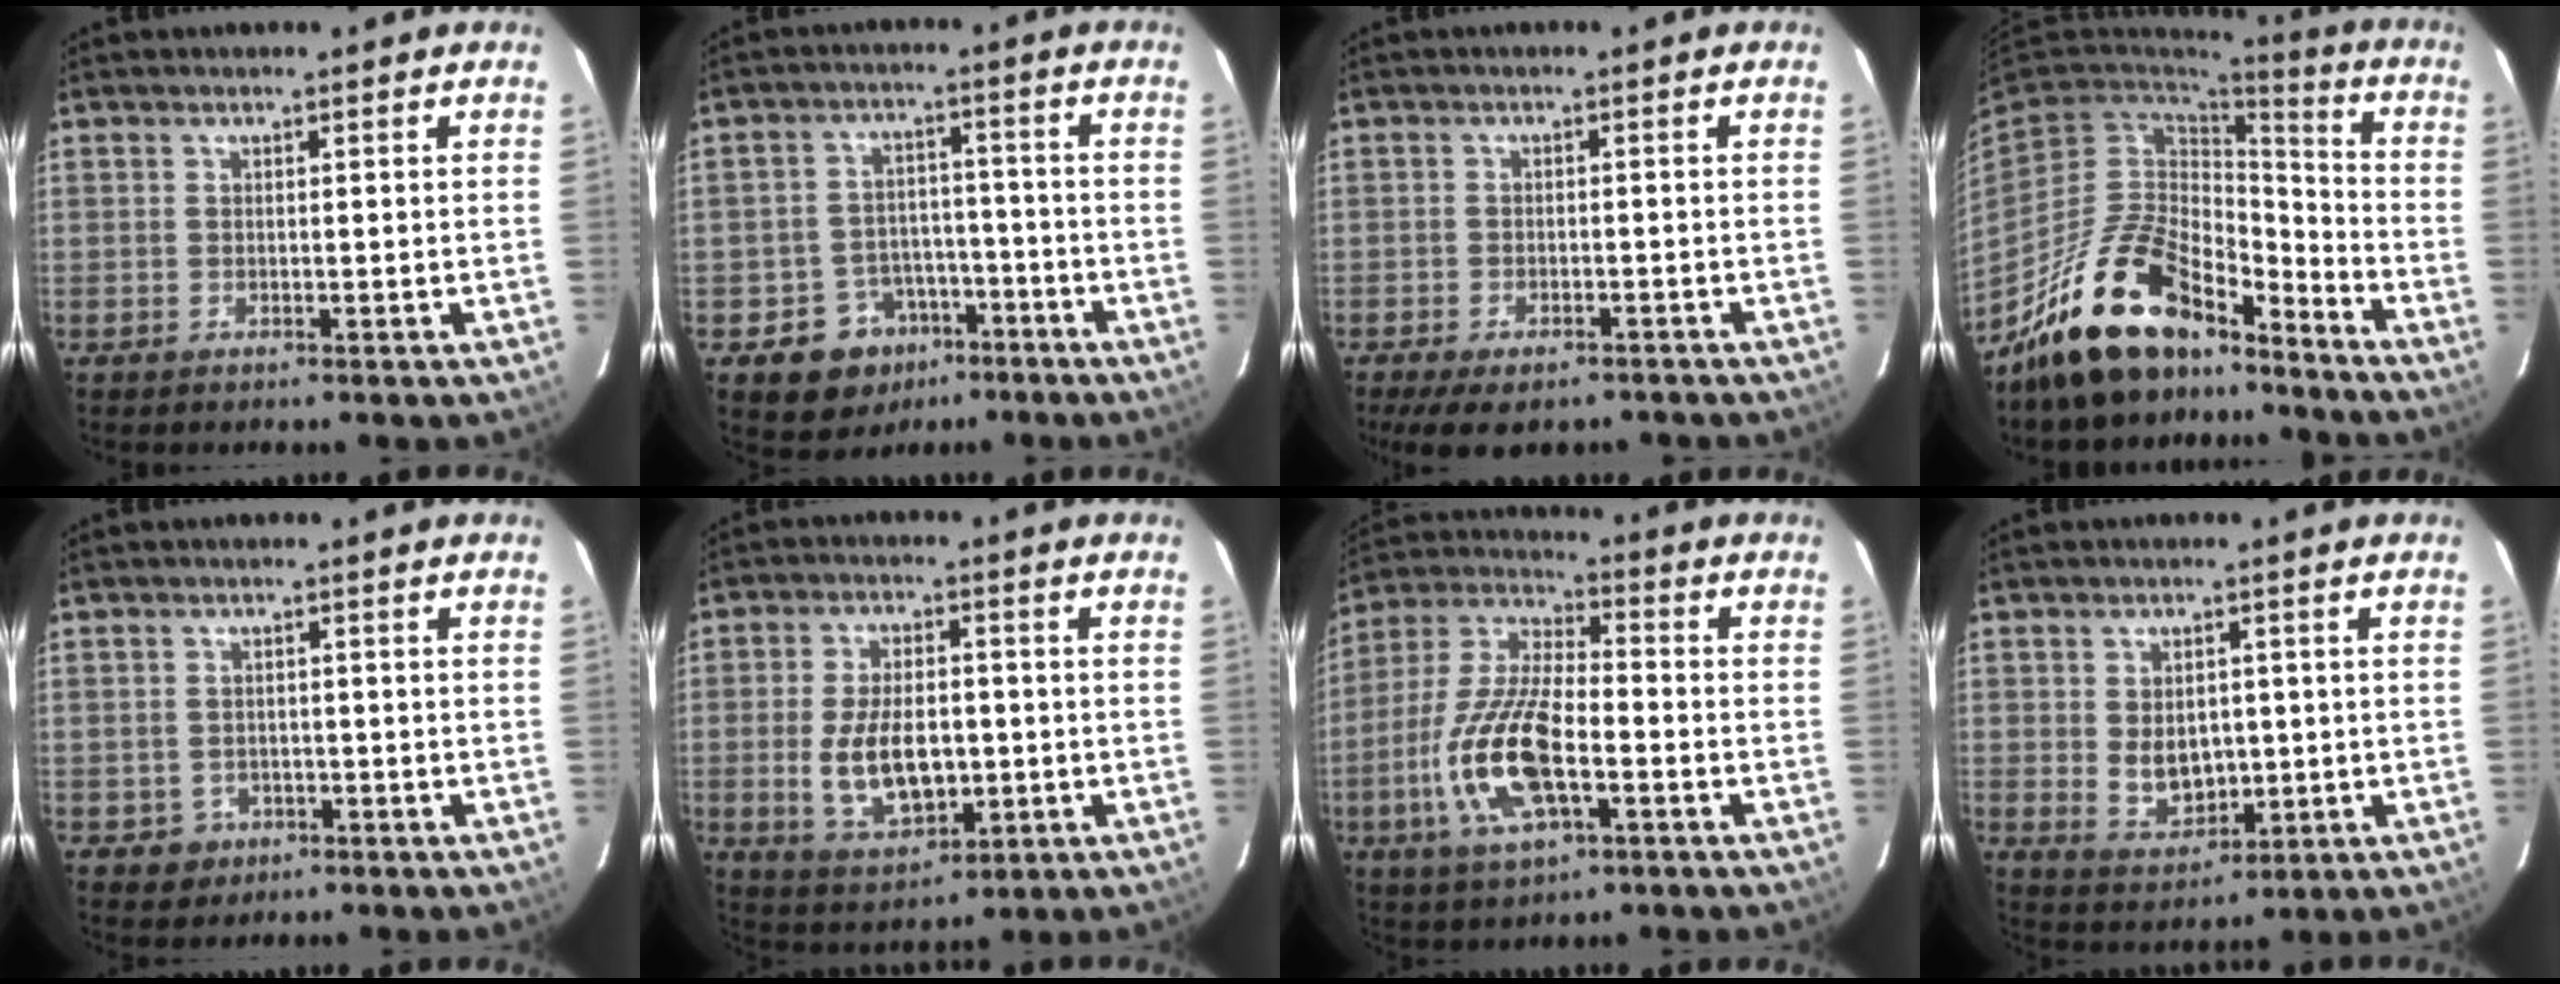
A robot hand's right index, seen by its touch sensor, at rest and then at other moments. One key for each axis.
{"total": 9.4, "fx": -5.4, "fy": 7.5, "fz": 1.6, "tx": -0.040, "ty": 0.034, "tz": -0.066}
{"total": 9.3, "fx": -7.1, "fy": 3.6, "fz": 4.8, "tx": -0.107, "ty": -0.023, "tz": -0.105}
{"total": 19.1, "fx": -14.3, "fy": 8.2, "fz": 9.6, "tx": -0.198, "ty": 0.017, "tz": -0.241}
{"total": 3.6, "fx": -1.2, "fy": 3.4, "fz": 0.3, "tx": -0.015, "ty": 0.008, "tz": -0.012}
{"total": 11.5, "fx": -1.7, "fy": 6.0, "fz": 9.7, "tx": -0.191, "ty": -0.004, "tz": -0.017}
{"total": 16.5, "fx": -5.1, "fy": 6.3, "fz": 14.3, "tx": -0.308, "ty": -0.005, "tz": -0.097}
{"total": 6.9, "fx": -0.1, "fy": 5.0, "fz": 4.7, "tx": -0.087, "ty": -0.003, "tz": 0.016}